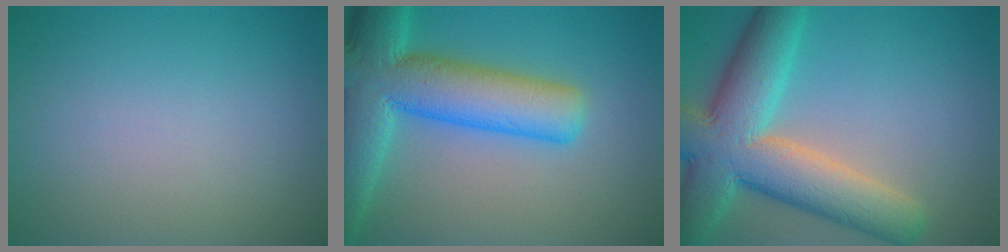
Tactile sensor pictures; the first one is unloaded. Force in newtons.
{"total": 11.2, "press": 11.2, "slide": 0.7}
{"total": 10.8, "press": 10.8, "slide": 0.9}